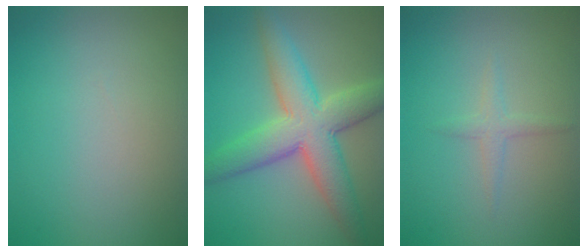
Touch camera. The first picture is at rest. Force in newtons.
{"total": 8.3, "press": 8.3, "slide": 0.4}
{"total": 1.3, "press": 1.3, "slide": 0.0}